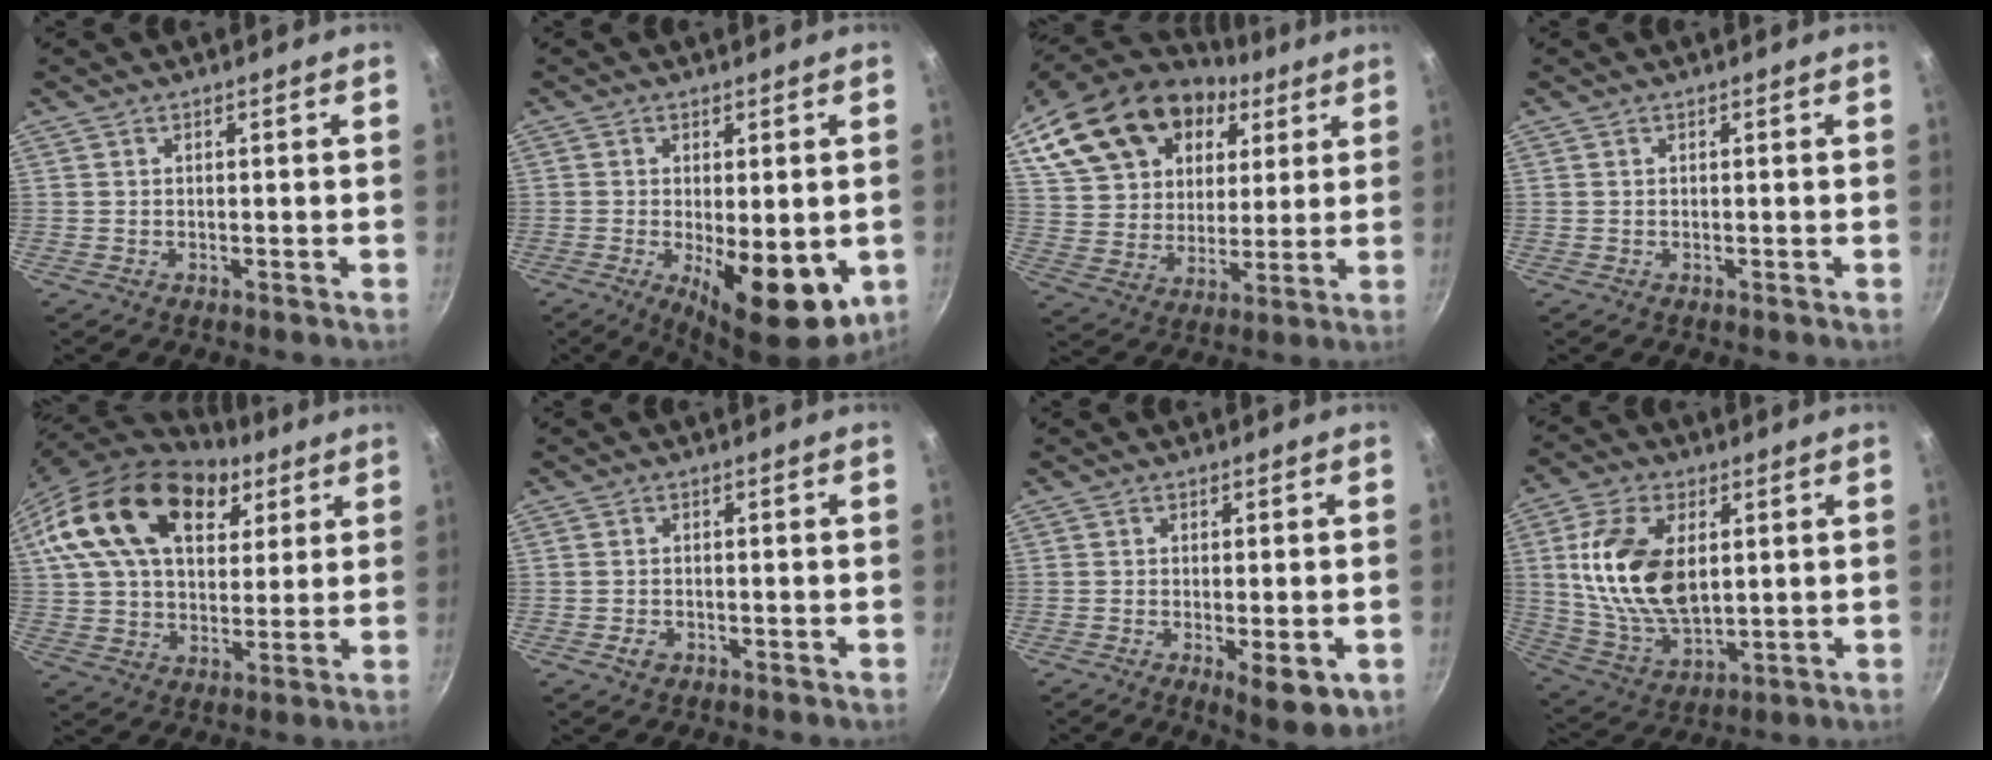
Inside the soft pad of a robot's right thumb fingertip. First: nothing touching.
{"total": 13.3, "force": [-3.0, 5.4, 11.8], "torque": [-0.147, -0.008, -0.027]}
{"total": 24.5, "force": [11.9, 16.5, 13.5], "torque": [-0.242, -0.004, 0.218]}
{"total": 0.0}
{"total": 23.4, "force": [10.9, 14.1, 15.1], "torque": [-0.241, -0.012, 0.185]}
{"total": 2.1, "force": [-0.9, 1.5, 1.1], "torque": [-0.016, 0.008, -0.014]}
{"total": 7.6, "force": [-2.2, 2.6, 6.8], "torque": [-0.090, -0.006, -0.024]}
{"total": 16.8, "force": [3.0, 9.8, 13.2], "torque": [-0.237, -0.015, 0.068]}